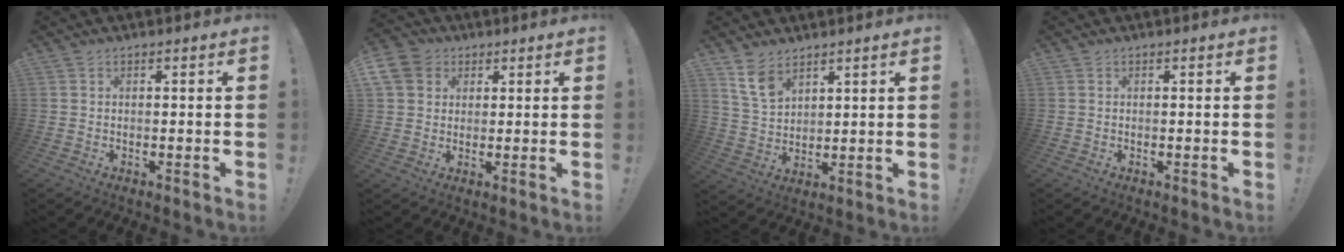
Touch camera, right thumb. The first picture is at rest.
{"total": 8.0, "force": [3.3, 6.6, 3.0], "torque": [-0.057, -0.011, 0.066]}
{"total": 8.4, "force": [6.0, 4.7, 3.6], "torque": [-0.070, -0.030, 0.118]}
{"total": 0.0}